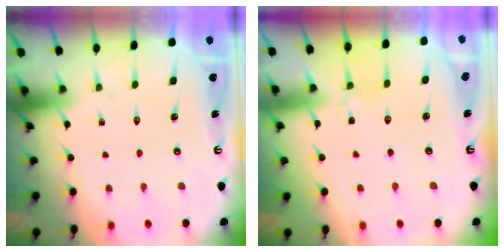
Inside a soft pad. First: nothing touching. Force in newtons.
{"total": 2.6, "press": 2.6, "slide": 0.2}